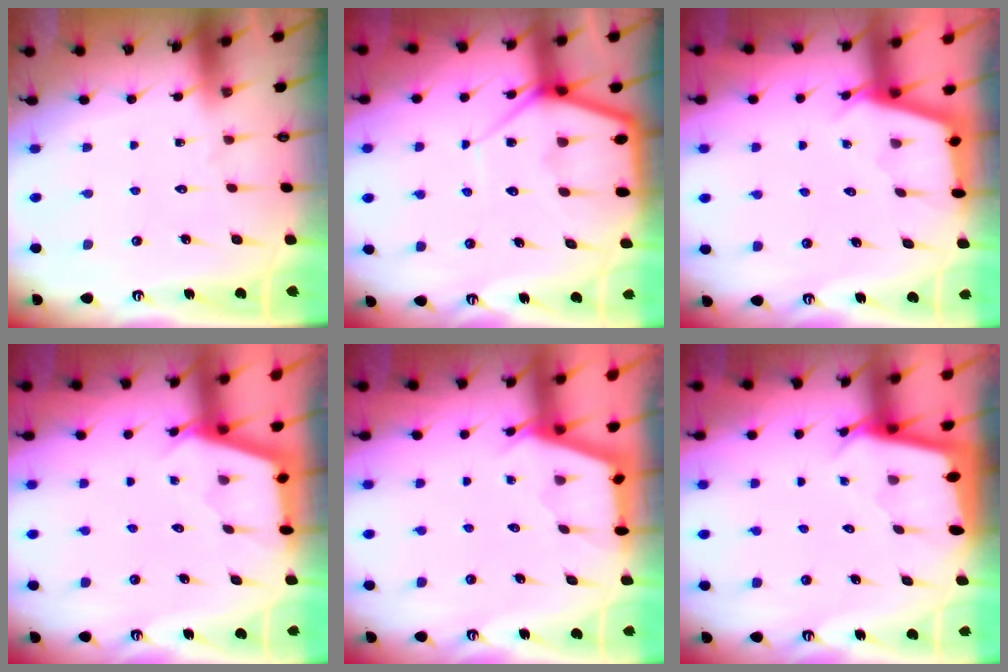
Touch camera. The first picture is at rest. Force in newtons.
{"total": 8.1, "press": 8.0, "slide": 0.8}
{"total": 2.9, "press": 2.9, "slide": 0.4}
{"total": 2.4, "press": 2.4, "slide": 0.2}
{"total": 2.9, "press": 2.8, "slide": 0.3}
{"total": 2.4, "press": 2.4, "slide": 0.2}